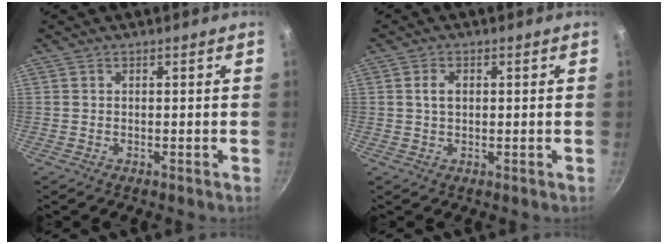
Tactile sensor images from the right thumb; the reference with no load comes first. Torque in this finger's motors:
{"motor_torque": [0.32, 0.32, 0.07, -0.10, 0.11]}